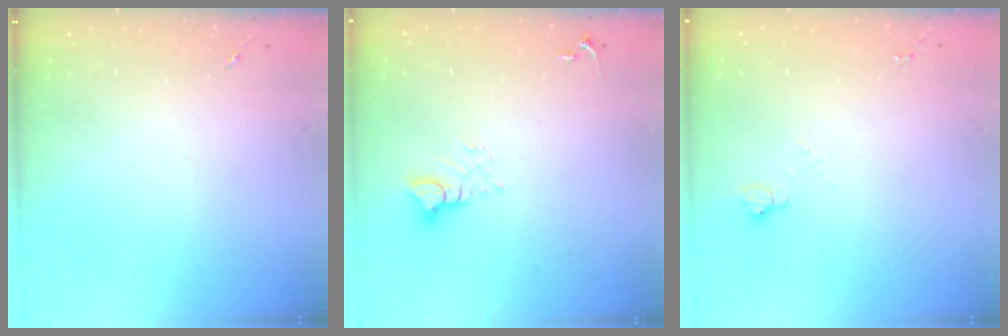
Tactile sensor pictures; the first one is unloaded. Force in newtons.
{"total": 5.3, "press": 5.3, "slide": 0.3}
{"total": 3.6, "press": 3.6, "slide": 0.5}